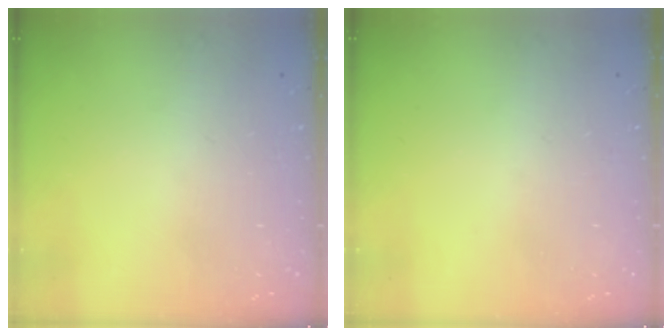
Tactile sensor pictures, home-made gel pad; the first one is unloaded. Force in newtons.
{"total": 0.0}